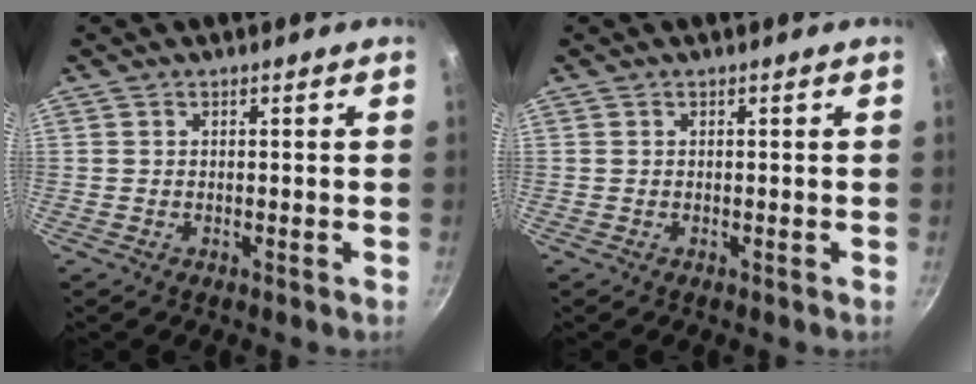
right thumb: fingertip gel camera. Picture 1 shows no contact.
{"total": 0.0}